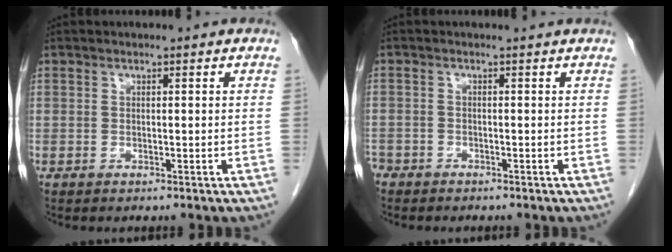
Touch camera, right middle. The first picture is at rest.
{"total": 2.9, "force": [-2.2, 1.6, 1.1], "torque": [-0.020, 0.002, -0.030]}